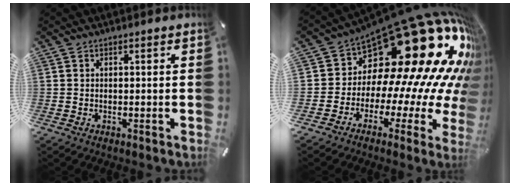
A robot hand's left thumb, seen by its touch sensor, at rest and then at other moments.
{"total": 30.3, "force": [15.2, 14.9, 21.6], "torque": [-0.286, -0.186, 0.299]}